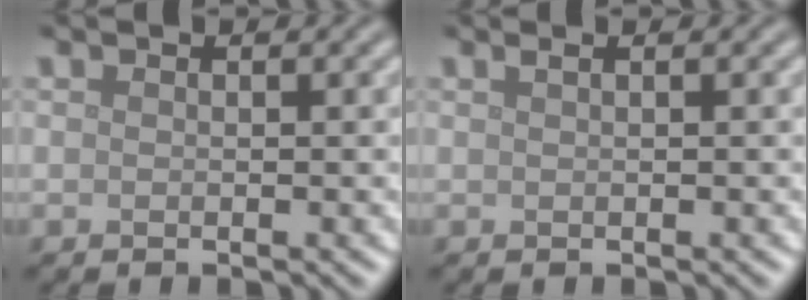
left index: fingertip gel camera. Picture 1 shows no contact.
{"total": 1.0, "force": [0.5, 0.5, 0.7], "torque": [-0.008, 0.000, 0.003]}